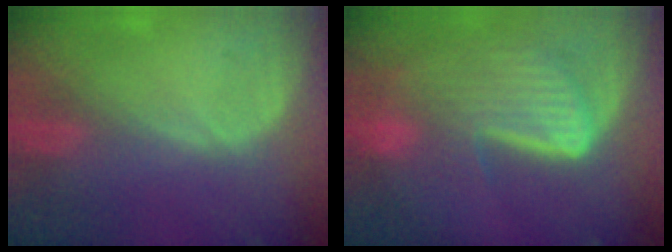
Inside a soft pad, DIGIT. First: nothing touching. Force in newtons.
{"total": 9.0, "press": 7.9, "slide": 4.2}